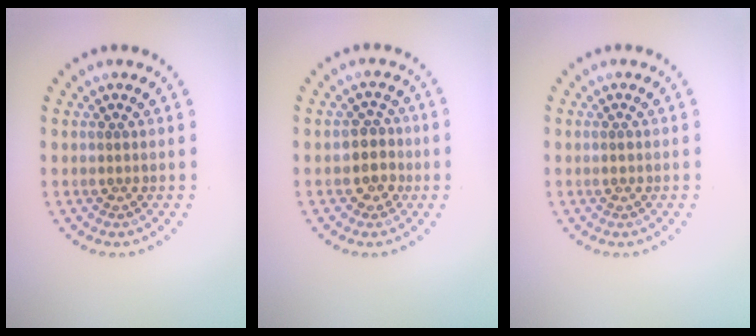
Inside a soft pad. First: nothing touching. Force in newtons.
{"total": 2.4, "press": 2.2, "slide": 1.0}
{"total": 0.7, "press": 0.7, "slide": 0.3}